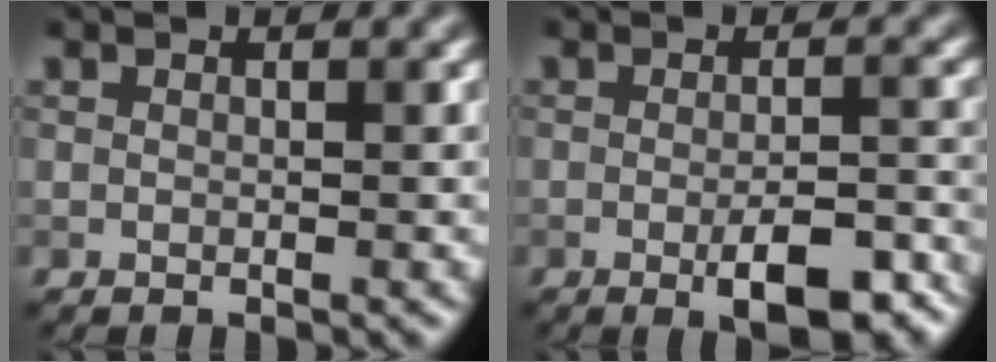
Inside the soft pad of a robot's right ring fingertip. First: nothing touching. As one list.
[{"total": 5.3, "force": [-2.3, 1.4, 4.6], "torque": [-0.074, -0.008, -0.030]}]